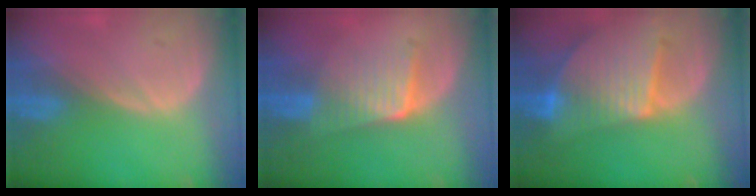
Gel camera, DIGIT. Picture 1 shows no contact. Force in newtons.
{"total": 6.7, "press": 6.0, "slide": 3.1}
{"total": 9.5, "press": 8.2, "slide": 4.7}